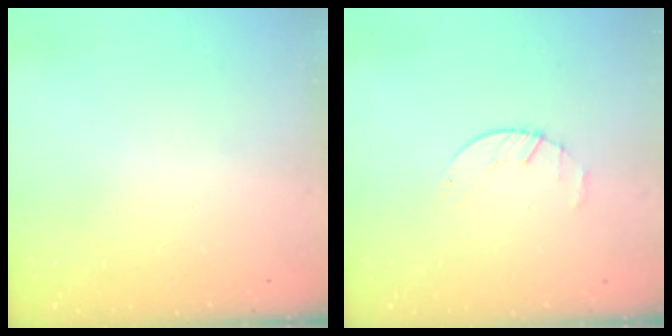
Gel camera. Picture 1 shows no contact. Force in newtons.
{"total": 2.2, "press": 2.2, "slide": 0.3}